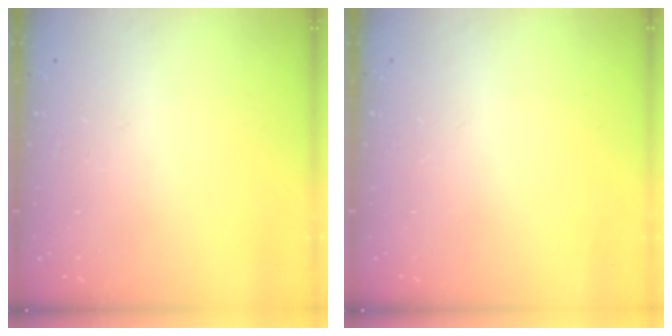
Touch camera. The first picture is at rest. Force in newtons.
{"total": 0.0}